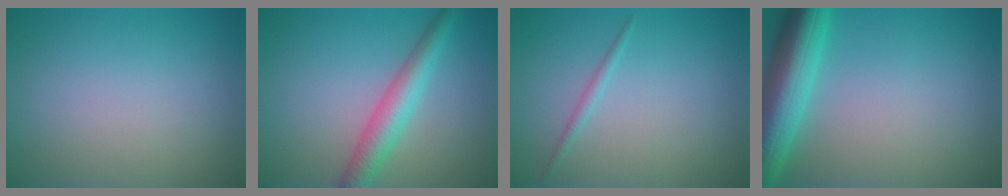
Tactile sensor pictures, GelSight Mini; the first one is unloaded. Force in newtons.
{"total": 3.9, "press": 3.9, "slide": 0.2}
{"total": 0.9, "press": 0.9, "slide": 0.0}
{"total": 7.7, "press": 7.7, "slide": 0.3}